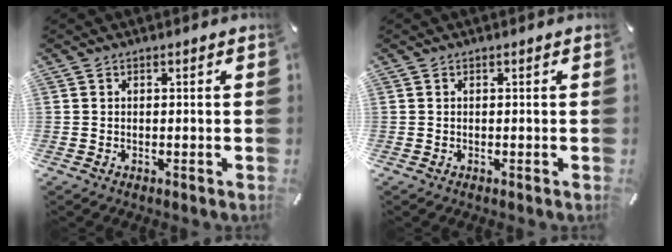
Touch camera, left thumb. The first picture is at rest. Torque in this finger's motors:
{"motor_torque": [-0.06, 0.06, -0.03, -0.06, 0.00]}